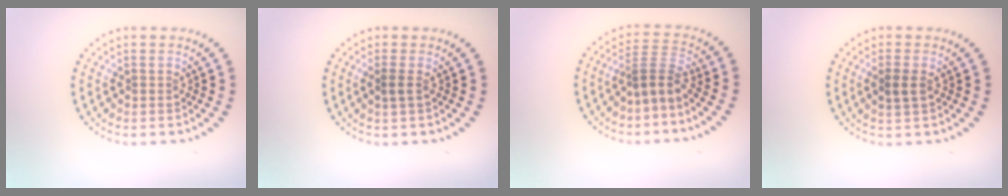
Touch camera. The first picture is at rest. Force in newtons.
{"total": 0.7, "press": 0.6, "slide": 0.4}
{"total": 2.8, "press": 1.7, "slide": 2.2}
{"total": 1.5, "press": 1.5, "slide": 0.4}